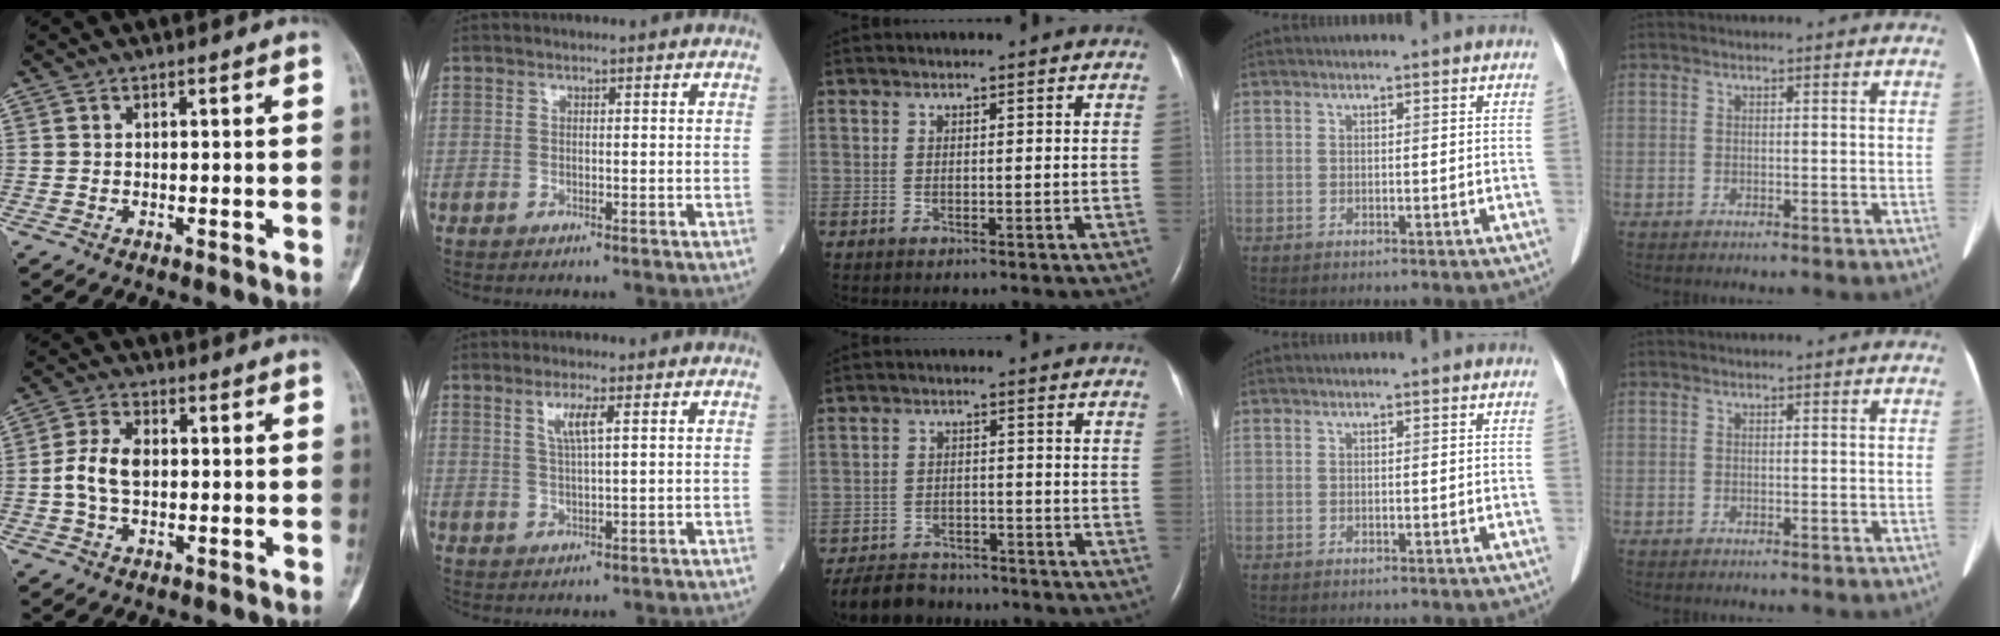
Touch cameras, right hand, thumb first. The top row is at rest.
{"thumb": {"total": 6.8, "force": [-0.2, 4.3, 5.3], "torque": [-0.111, 0.014, -0.006]}, "index": {"total": 3.6, "force": [1.5, 0.1, 3.2], "torque": [-0.066, 0.000, 0.031]}, "middle": {"total": 7.7, "force": [-6.9, 3.1, 1.7], "torque": [-0.031, -0.010, -0.110]}}